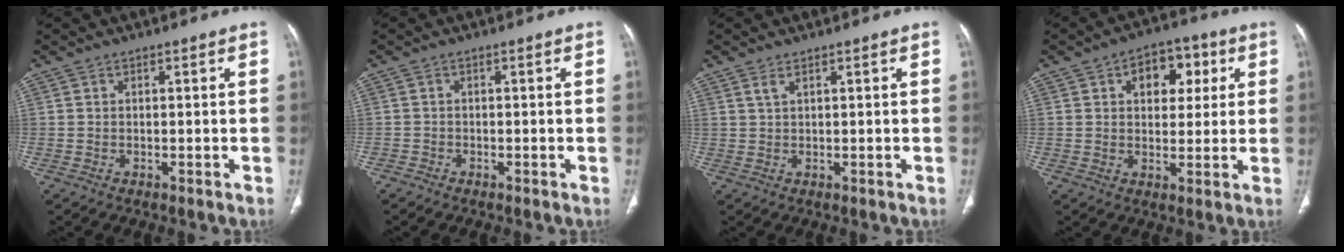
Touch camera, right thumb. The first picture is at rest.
{"total": 0.9, "force": [-0.7, 0.6, -0.1], "torque": [0.000, 0.002, -0.021]}
{"total": 1.5, "force": [0.9, 0.5, 1.0], "torque": [-0.024, 0.002, 0.025]}
{"total": 9.2, "force": [3.2, 6.0, 6.2], "torque": [-0.042, 0.001, 0.042]}